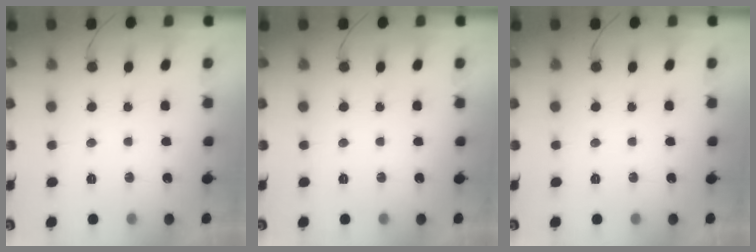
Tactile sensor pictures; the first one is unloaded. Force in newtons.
{"total": 0.0}
{"total": 0.0}